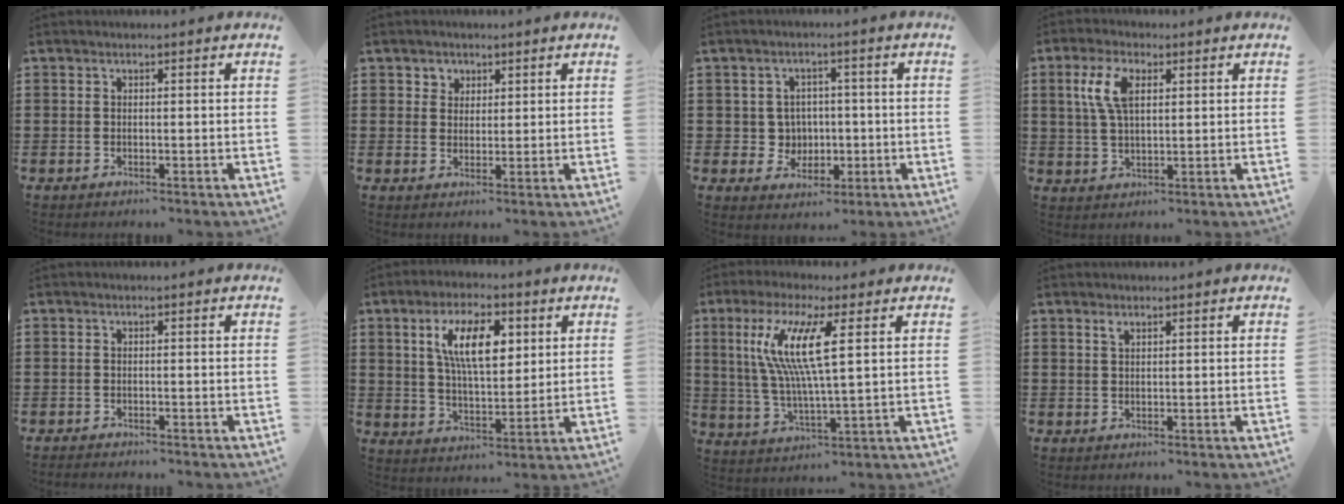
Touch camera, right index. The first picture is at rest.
{"total": 2.3, "force": [1.2, 2.0, 0.1], "torque": [-0.012, 0.010, 0.020]}
{"total": 4.5, "force": [-0.1, 4.3, 1.2], "torque": [-0.036, 0.009, -0.006]}
{"total": 6.7, "force": [2.0, 3.2, 5.6], "torque": [-0.127, 0.009, 0.032]}
{"total": 1.2, "force": [-1.2, -0.1, -0.1], "torque": [0.000, 0.000, -0.025]}
{"total": 9.7, "force": [3.4, 4.0, 8.2], "torque": [-0.161, 0.012, 0.055]}
{"total": 10.5, "force": [3.2, 1.2, 9.9], "torque": [-0.219, -0.007, 0.045]}
{"total": 0.8, "force": [0.5, 0.3, 0.5], "torque": [-0.012, 0.001, 0.010]}